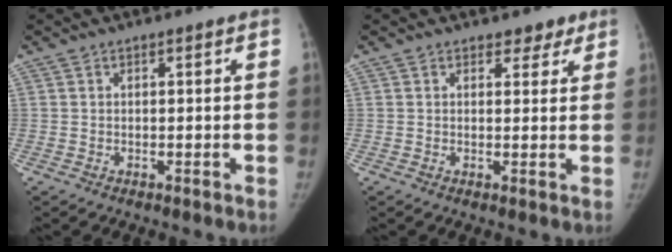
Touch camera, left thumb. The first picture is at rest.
{"total": 2.7, "force": [1.9, 1.7, 0.8], "torque": [0.014, -0.009, 0.022]}